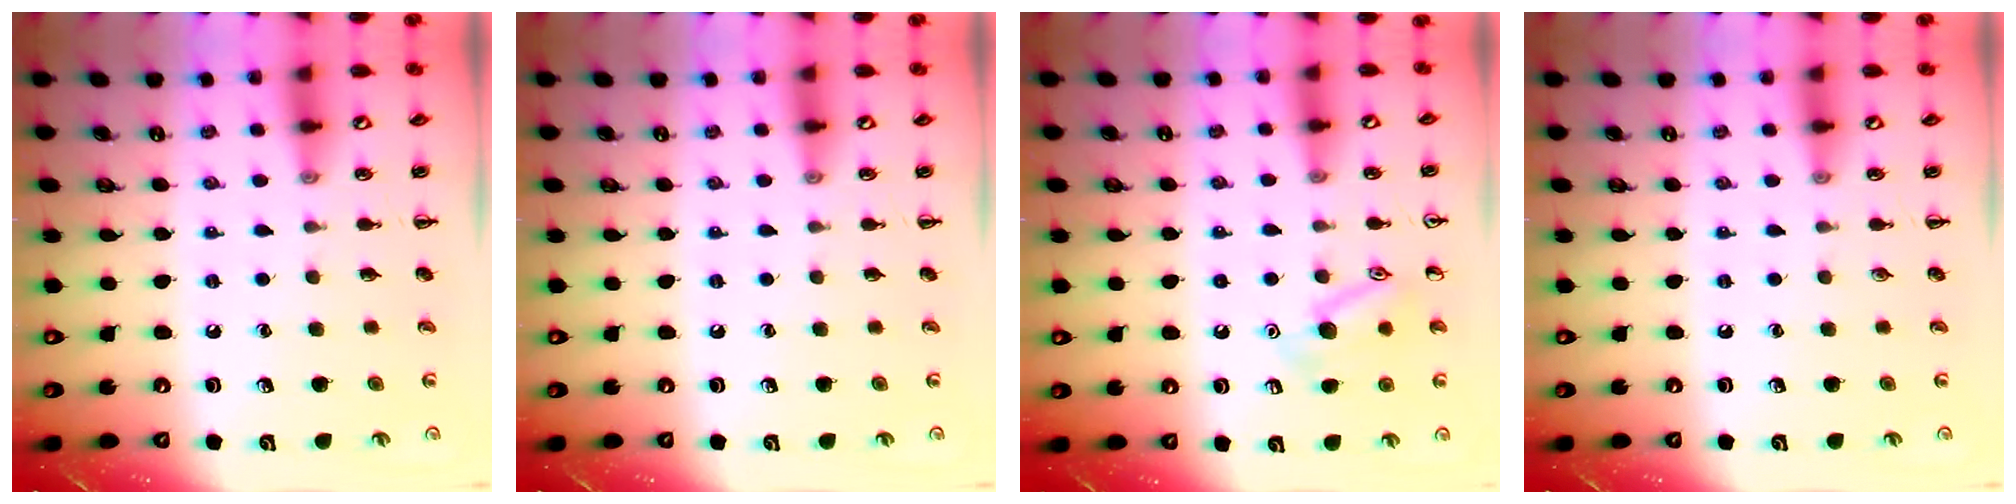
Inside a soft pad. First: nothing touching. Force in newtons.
{"total": 0.0}
{"total": 10.9, "press": 10.9, "slide": 0.7}
{"total": 0.0}